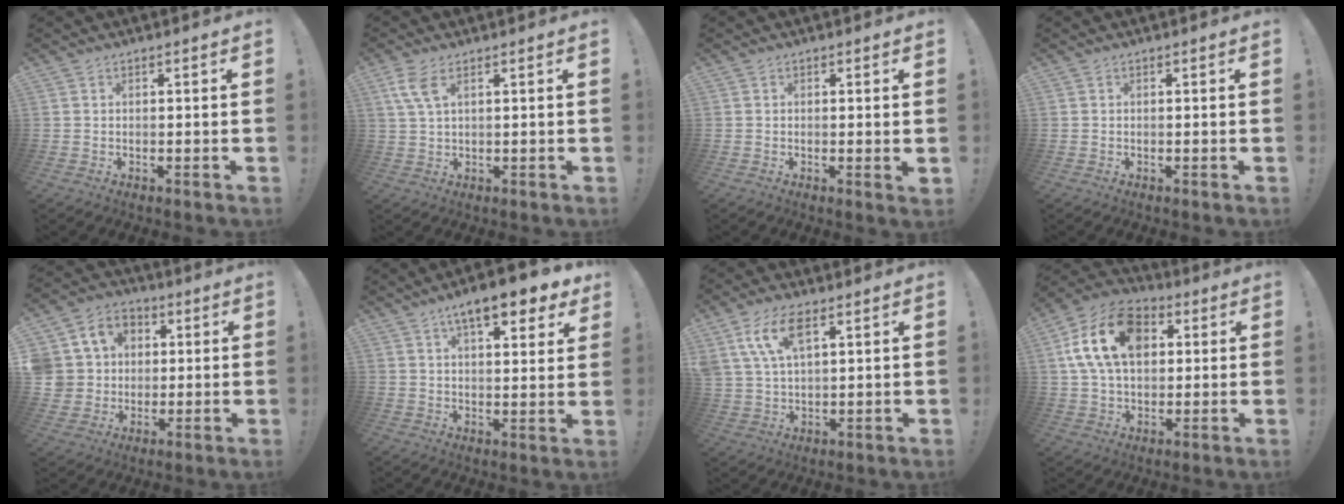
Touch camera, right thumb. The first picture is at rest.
{"total": 6.0, "force": [2.9, 2.3, 4.8], "torque": [-0.101, -0.003, 0.054]}
{"total": 1.8, "force": [0.4, -0.1, 1.7], "torque": [-0.017, -0.008, 0.005]}
{"total": 0.0}
{"total": 10.5, "force": [1.3, 9.9, 3.1], "torque": [-0.061, 0.002, 0.035]}
{"total": 11.3, "force": [7.0, 3.2, 8.3], "torque": [-0.113, -0.040, 0.113]}
{"total": 10.3, "force": [5.0, 4.8, 7.6], "torque": [-0.155, -0.002, 0.096]}
{"total": 18.5, "force": [5.1, 12.6, 12.5], "torque": [-0.221, -0.001, 0.093]}